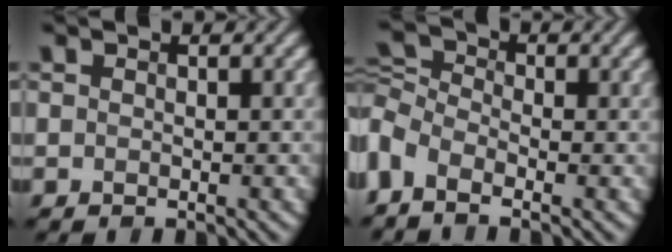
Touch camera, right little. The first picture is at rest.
{"total": 2.7, "force": [-1.5, 1.6, 1.5], "torque": [-0.036, 0.009, -0.050]}